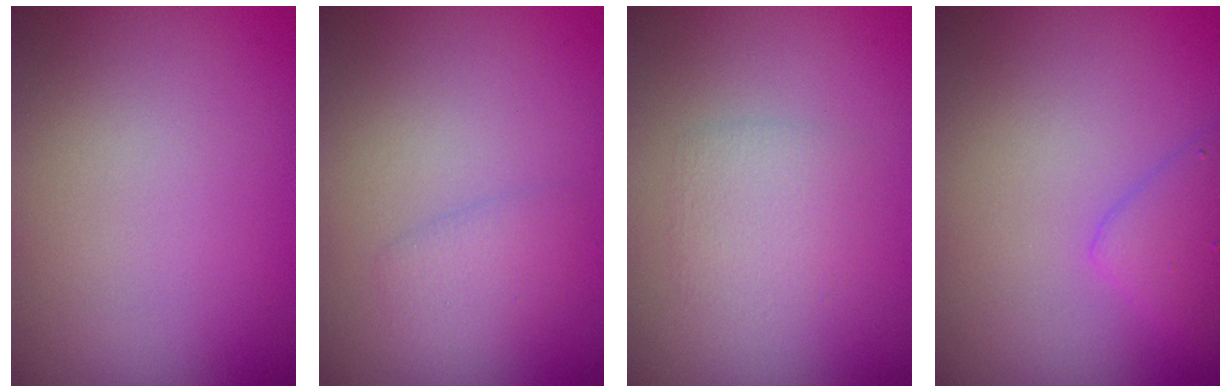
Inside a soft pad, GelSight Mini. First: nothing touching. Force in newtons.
{"total": 1.5, "press": 1.5, "slide": 0.1}
{"total": 1.9, "press": 1.9, "slide": 0.1}
{"total": 2.1, "press": 2.1, "slide": 0.1}